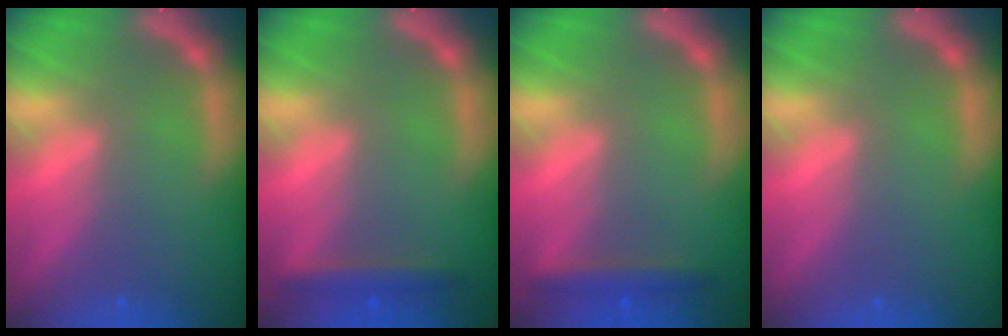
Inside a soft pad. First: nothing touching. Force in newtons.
{"total": 2.4}
{"total": 2.4}
{"total": 0.0}